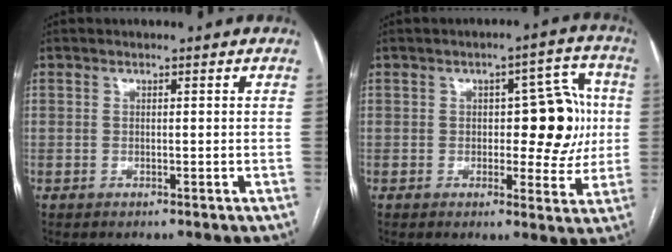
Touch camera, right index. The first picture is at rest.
{"total": 9.4, "force": [0.5, 4.2, 8.4], "torque": [-0.094, 0.025, 0.013]}